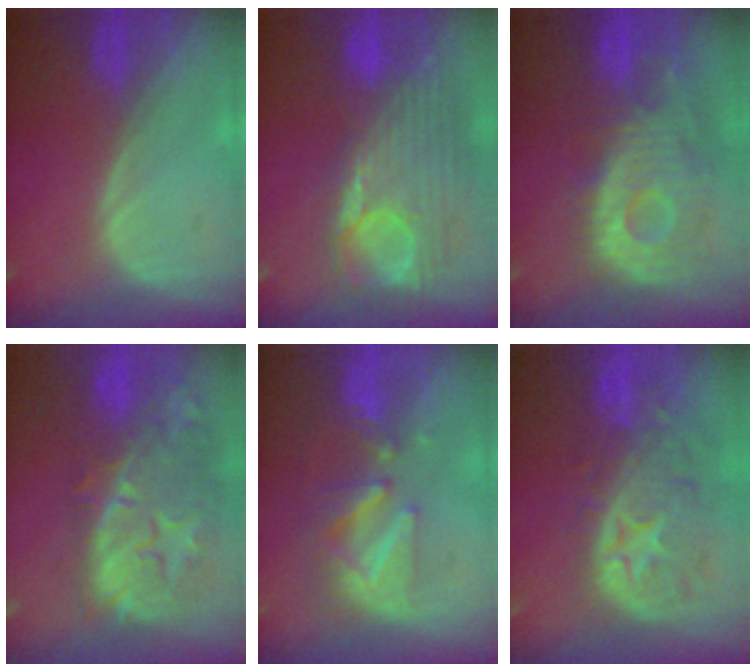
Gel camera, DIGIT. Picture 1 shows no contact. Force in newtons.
{"total": 12.8, "press": 10.8, "slide": 6.9}
{"total": 12.0, "press": 10.7, "slide": 5.5}
{"total": 13.7, "press": 11.8, "slide": 6.9}
{"total": 8.1, "press": 7.5, "slide": 3.2}
{"total": 11.1, "press": 9.8, "slide": 5.2}